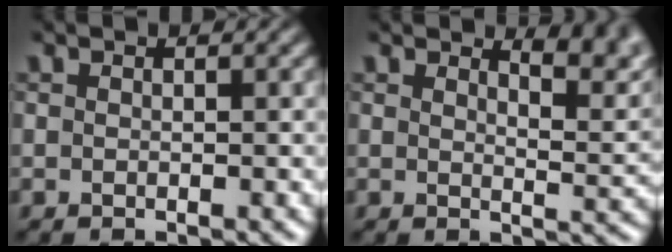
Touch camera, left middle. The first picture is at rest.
{"total": 4.7, "force": [3.5, 1.5, 2.8], "torque": [-0.031, 0.000, 0.045]}